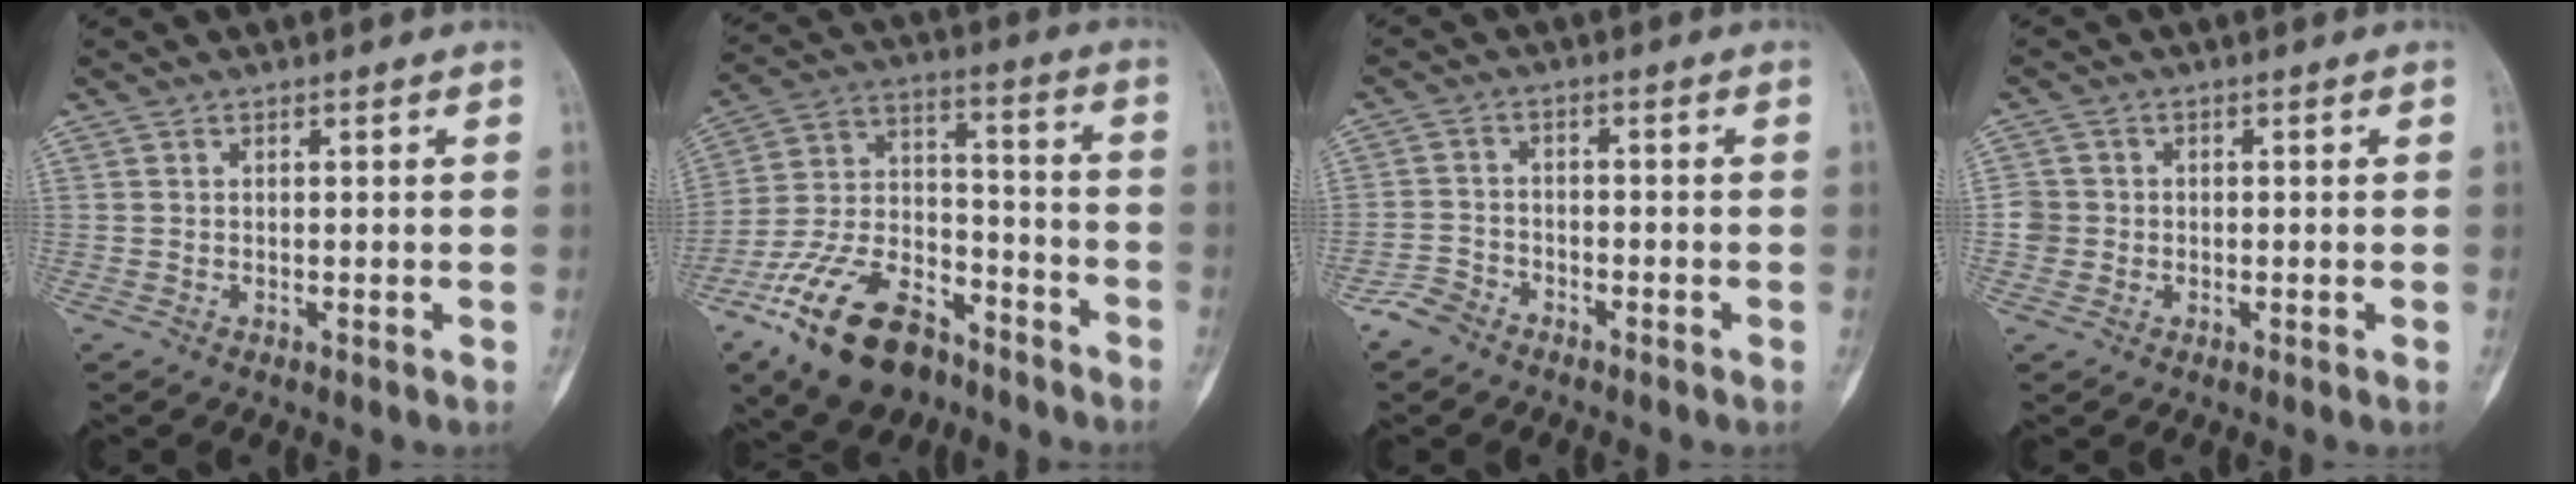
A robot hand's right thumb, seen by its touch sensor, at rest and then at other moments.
{"total": 20.4, "force": [-13.0, 10.5, 11.7], "torque": [-0.216, 0.079, -0.230]}
{"total": 4.1, "force": [-3.2, 2.3, 1.0], "torque": [-0.016, 0.015, -0.068]}
{"total": 3.0, "force": [-0.4, 2.9, 0.3], "torque": [0.019, 0.009, -0.015]}